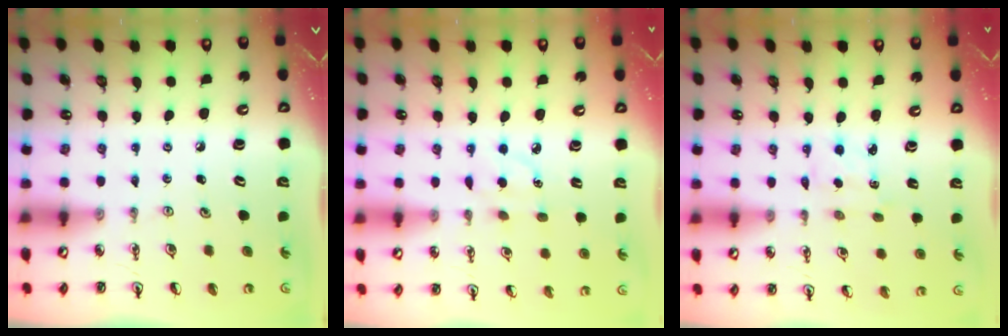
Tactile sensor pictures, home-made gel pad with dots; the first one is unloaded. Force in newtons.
{"total": 3.5, "press": 3.5, "slide": 0.5}
{"total": 2.3, "press": 2.1, "slide": 0.7}